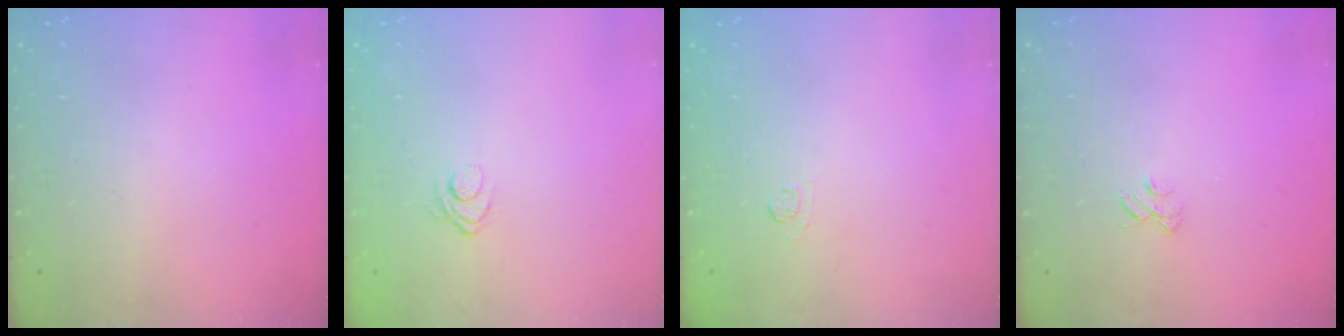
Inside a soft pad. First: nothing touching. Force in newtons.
{"total": 3.7, "press": 3.6, "slide": 1.2}
{"total": 5.2, "press": 5.1, "slide": 1.2}
{"total": 3.8, "press": 3.8, "slide": 0.3}